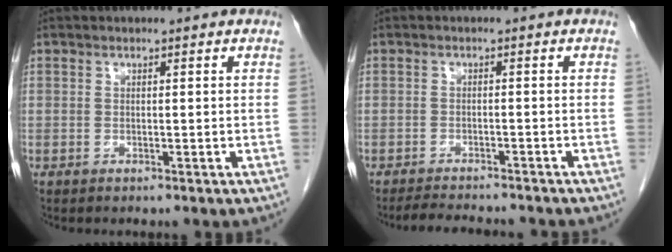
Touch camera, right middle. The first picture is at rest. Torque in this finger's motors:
{"motor_torque": [0.07, -0.05, -0.02, 0.00]}